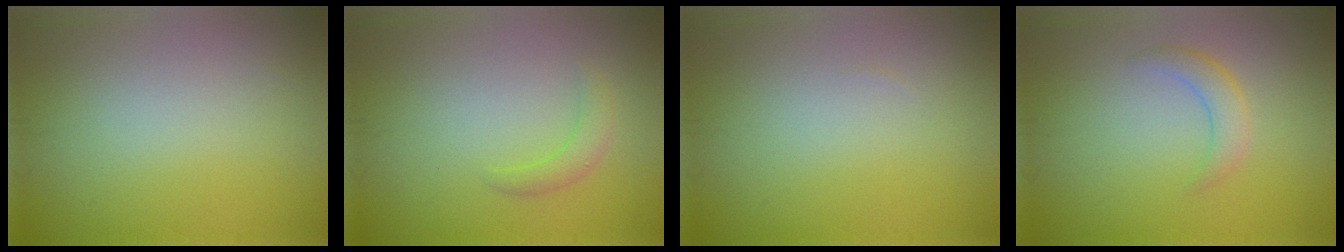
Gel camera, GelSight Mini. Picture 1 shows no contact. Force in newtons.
{"total": 1.6, "press": 1.6, "slide": 0.1}
{"total": 0.0}
{"total": 2.2, "press": 2.2, "slide": 0.2}